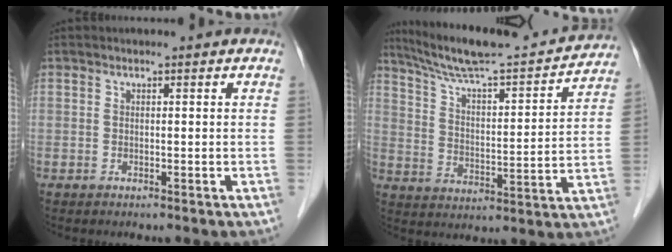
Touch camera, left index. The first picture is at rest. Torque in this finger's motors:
{"motor_torque": [0.20, -0.44, 0.15, 0.07]}